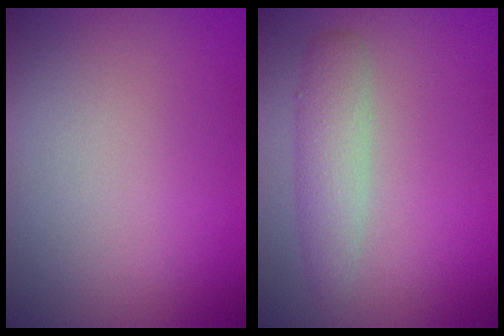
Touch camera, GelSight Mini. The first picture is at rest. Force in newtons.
{"total": 2.9, "press": 2.9, "slide": 0.1}